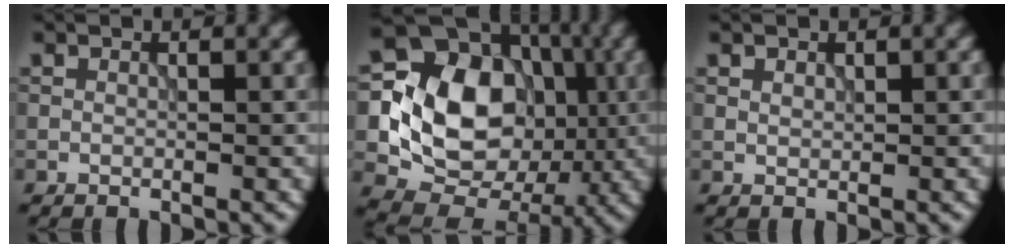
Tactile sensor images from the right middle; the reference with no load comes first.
{"total": 12.1, "force": [-0.4, 9.8, 7.0], "torque": [-0.134, -0.003, -0.021]}
{"total": 0.7, "force": [0.5, 0.5, 0.3], "torque": [-0.008, -0.001, 0.010]}